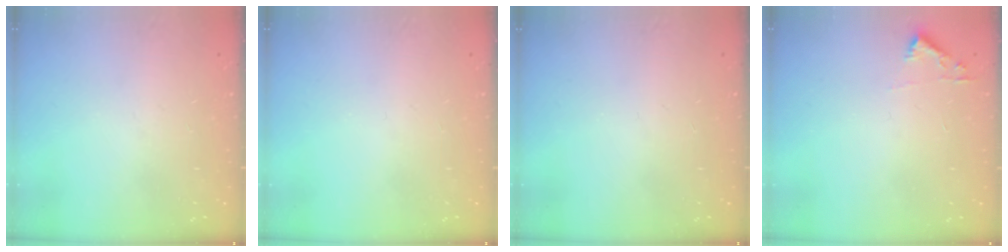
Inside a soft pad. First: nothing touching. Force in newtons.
{"total": 0.0}
{"total": 0.0}
{"total": 3.3, "press": 3.3, "slide": 0.4}